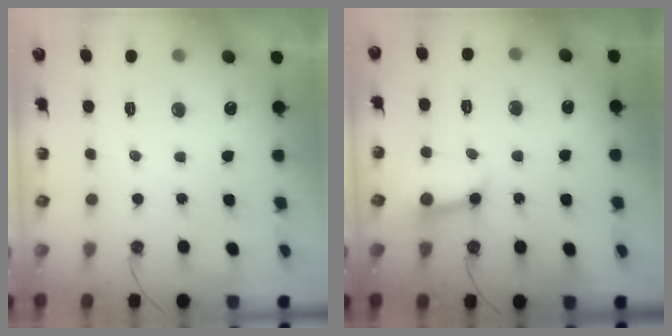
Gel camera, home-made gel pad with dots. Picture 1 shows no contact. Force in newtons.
{"total": 9.4, "press": 9.3, "slide": 1.0}